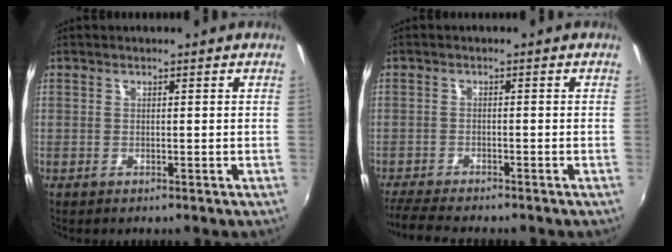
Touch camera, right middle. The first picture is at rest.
{"total": 6.1, "force": [-5.6, 0.6, 2.5], "torque": [-0.071, -0.021, -0.096]}